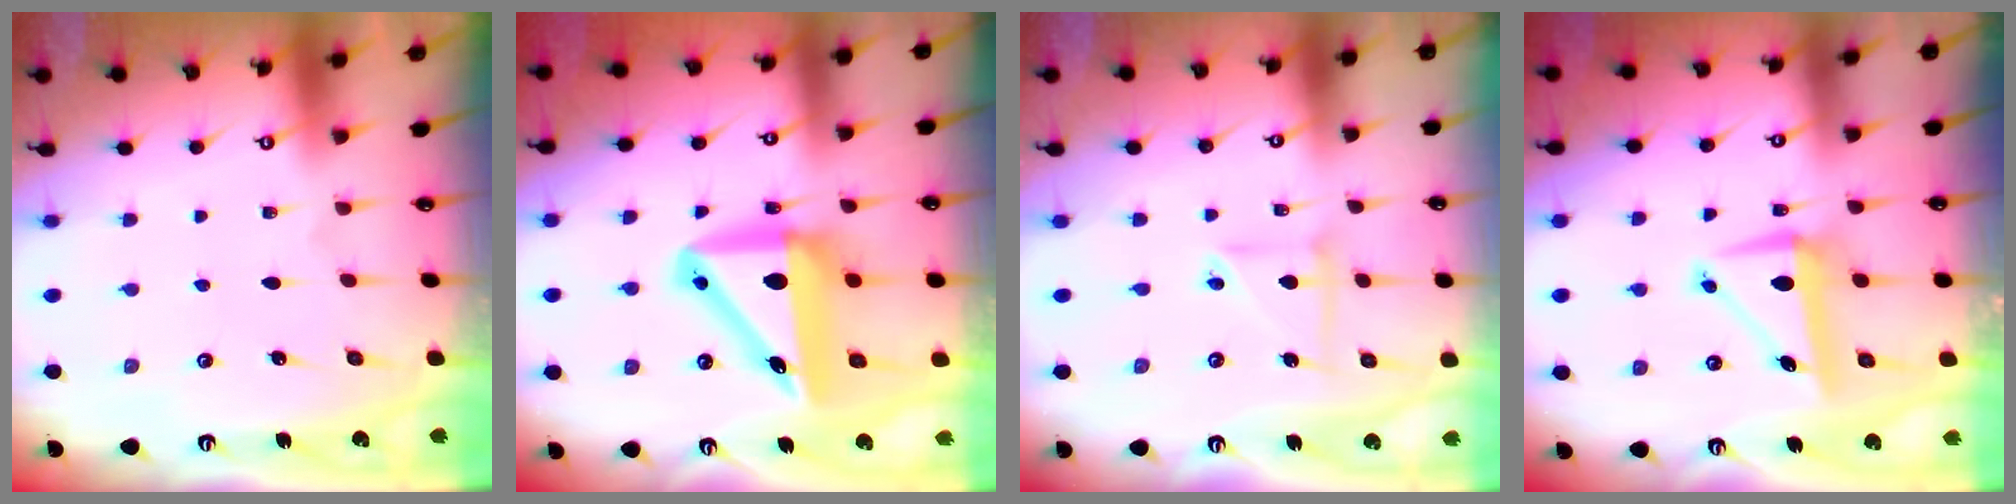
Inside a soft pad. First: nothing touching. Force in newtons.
{"total": 13.3, "press": 12.9, "slide": 3.4}
{"total": 5.0, "press": 5.0, "slide": 0.5}
{"total": 6.8, "press": 6.7, "slide": 1.3}